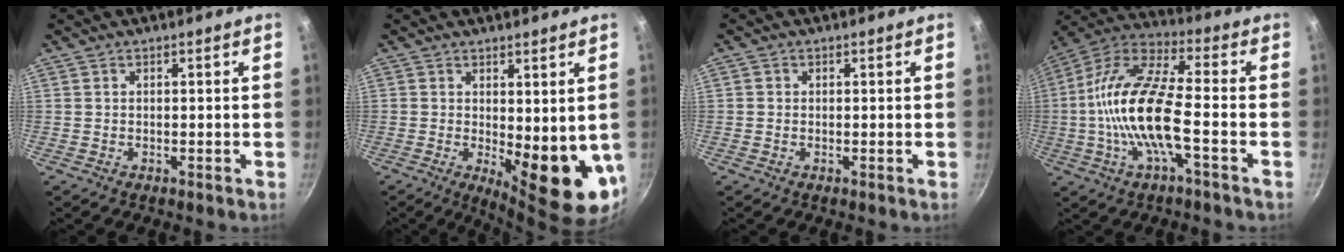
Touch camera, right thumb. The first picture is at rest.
{"total": 11.5, "force": [-0.1, 4.5, 10.6], "torque": [-0.117, -0.022, 0.012]}
{"total": 0.9, "force": [-0.1, 0.9, 0.2], "torque": [-0.001, 0.002, -0.005]}
{"total": 16.9, "force": [-3.1, 5.3, 15.7], "torque": [-0.305, 0.039, -0.076]}